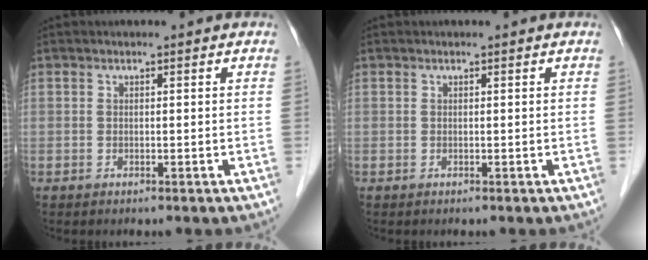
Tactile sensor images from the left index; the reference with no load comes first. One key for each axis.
{"total": 0.0}